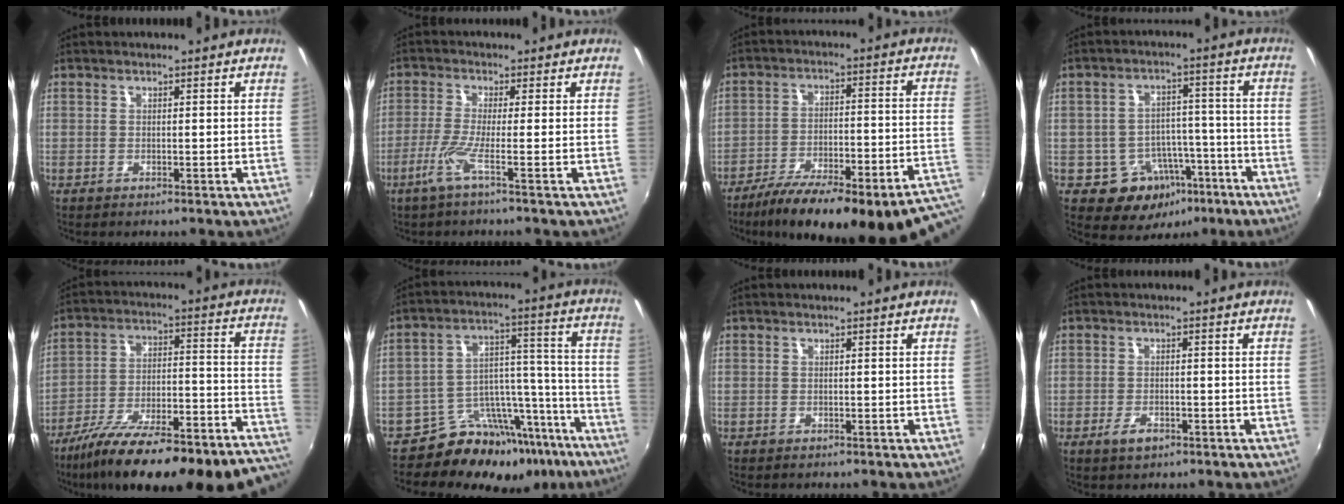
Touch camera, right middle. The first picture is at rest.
{"total": 4.5, "force": [-2.2, -1.1, 3.8], "torque": [-0.102, -0.010, -0.043]}
{"total": 28.3, "force": [-20.4, 6.3, 18.6], "torque": [-0.263, -0.045, -0.275]}
{"total": 11.4, "force": [-6.0, 8.8, 4.1], "torque": [-0.083, 0.028, -0.059]}
{"total": 31.3, "force": [-26.0, 6.8, 16.1], "torque": [-0.221, -0.040, -0.366]}
{"total": 18.9, "force": [-15.6, 9.2, 5.4], "torque": [-0.080, 0.065, -0.220]}
{"total": 0.5, "force": [-0.5, 0.3, 0.0], "torque": [-0.004, -0.002, -0.007]}
{"total": 3.1, "force": [-1.9, 1.6, 1.9], "torque": [-0.043, -0.006, -0.035]}